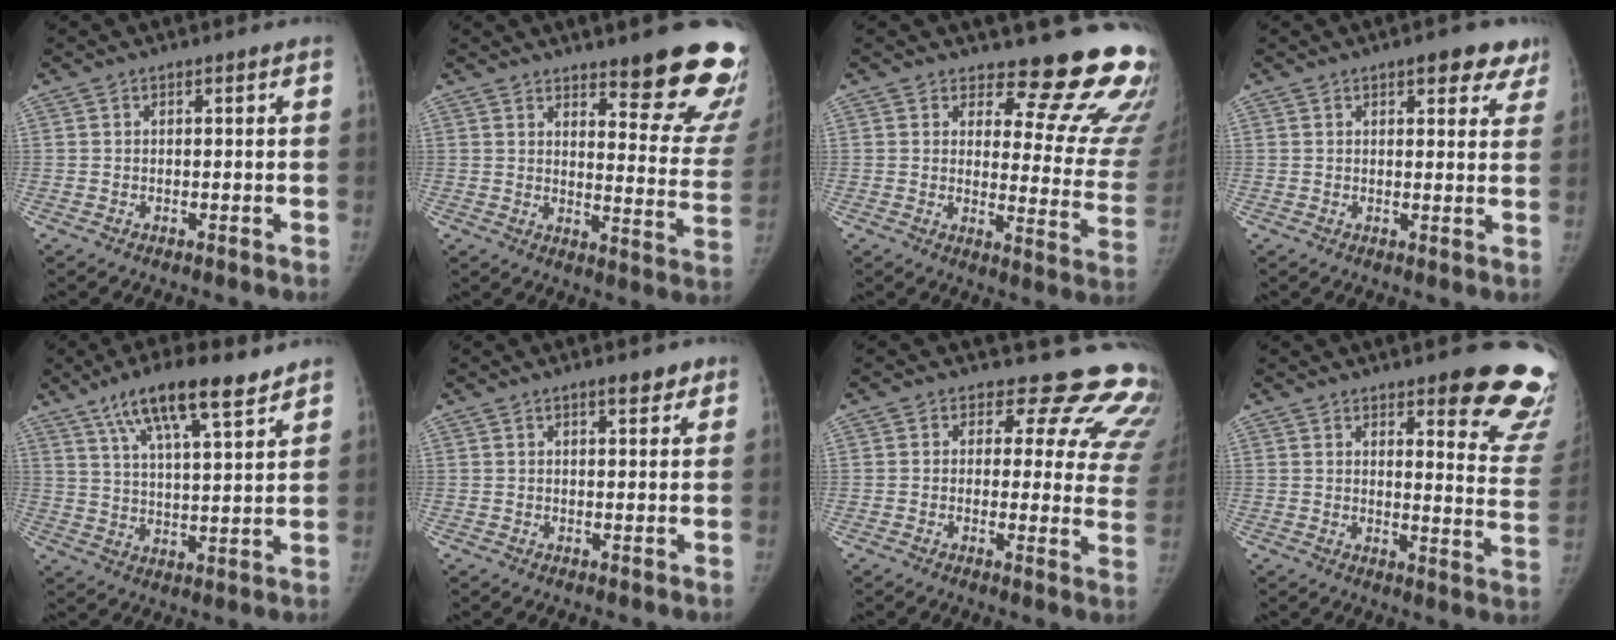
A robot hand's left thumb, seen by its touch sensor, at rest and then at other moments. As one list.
[{"total": 18.6, "force": [12.9, 4.5, 12.6], "torque": [-0.120, -0.094, 0.161]}, {"total": 17.9, "force": [15.7, 5.3, 6.8], "torque": [-0.029, -0.159, 0.170]}, {"total": 7.2, "force": [4.6, 3.2, 4.4], "torque": [-0.012, -0.016, 0.052]}, {"total": 13.9, "force": [9.3, 3.4, 9.8], "torque": [-0.145, -0.033, 0.162]}, {"total": 2.7, "force": [1.8, 1.0, 1.7], "torque": [-0.009, -0.009, 0.025]}, {"total": 16.8, "force": [13.9, 7.5, 5.7], "torque": [-0.021, -0.097, 0.126]}, {"total": 16.2, "force": [11.7, 3.8, 10.6], "torque": [-0.086, -0.089, 0.131]}]